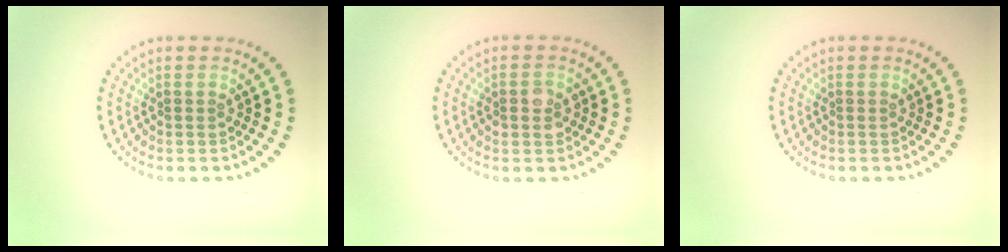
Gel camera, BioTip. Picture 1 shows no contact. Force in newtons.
{"total": 2.4, "press": 2.4, "slide": 0.1}
{"total": 0.0}